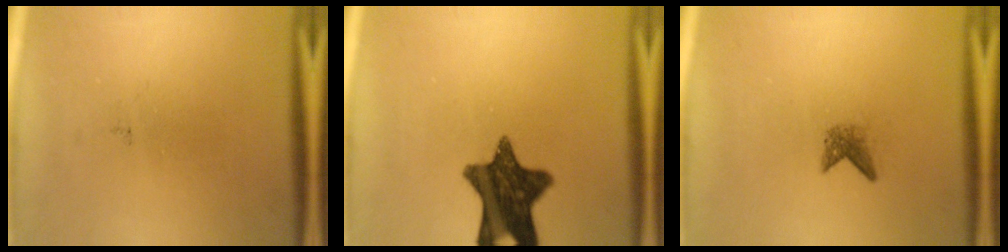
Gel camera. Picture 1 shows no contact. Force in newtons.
{"total": 12.3}
{"total": 1.6}